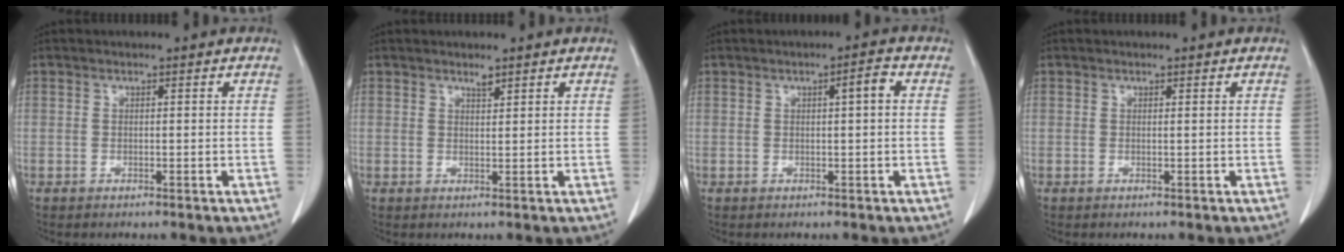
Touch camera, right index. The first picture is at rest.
{"total": 1.0, "force": [0.9, 0.1, 0.5], "torque": [-0.013, -0.006, 0.017]}
{"total": 2.4, "force": [0.5, 0.2, 2.3], "torque": [-0.036, 0.005, 0.007]}
{"total": 0.0}